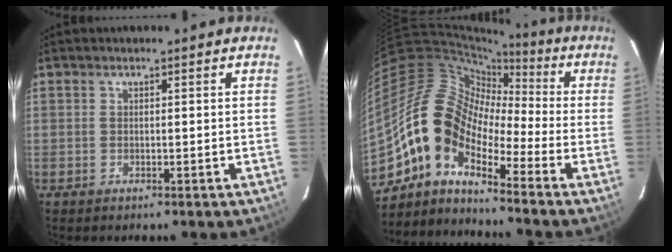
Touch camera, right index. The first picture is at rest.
{"total": 12.4, "force": [-6.5, 6.2, 8.6], "torque": [-0.142, 0.016, -0.144]}